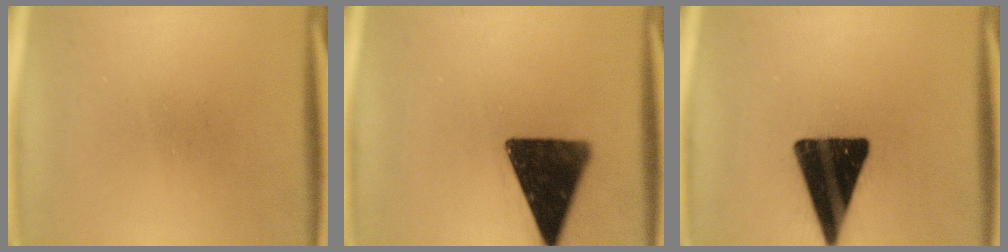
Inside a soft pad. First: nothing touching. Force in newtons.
{"total": 15.0}
{"total": 18.0}